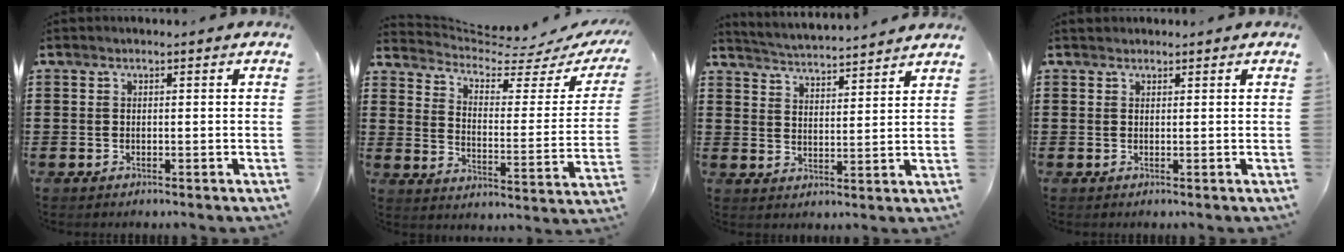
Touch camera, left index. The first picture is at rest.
{"total": 4.7, "force": [4.2, 1.0, 1.8], "torque": [-0.054, -0.039, 0.065]}
{"total": 3.6, "force": [3.6, -0.7, -0.1], "torque": [-0.017, -0.027, 0.058]}
{"total": 0.7, "force": [0.6, 0.3, 0.0], "torque": [0.000, 0.002, 0.013]}